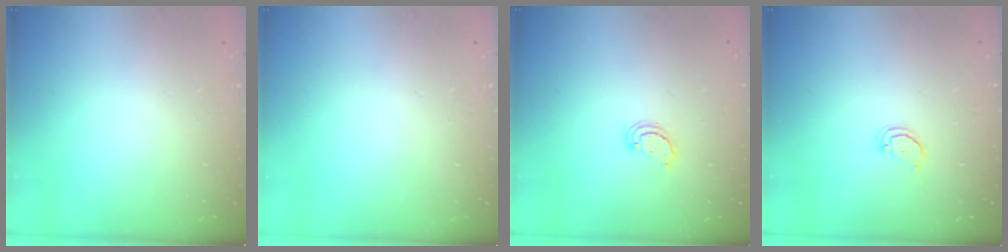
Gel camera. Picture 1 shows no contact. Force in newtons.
{"total": 0.0}
{"total": 2.6, "press": 2.6, "slide": 0.2}
{"total": 2.0, "press": 2.0, "slide": 0.2}